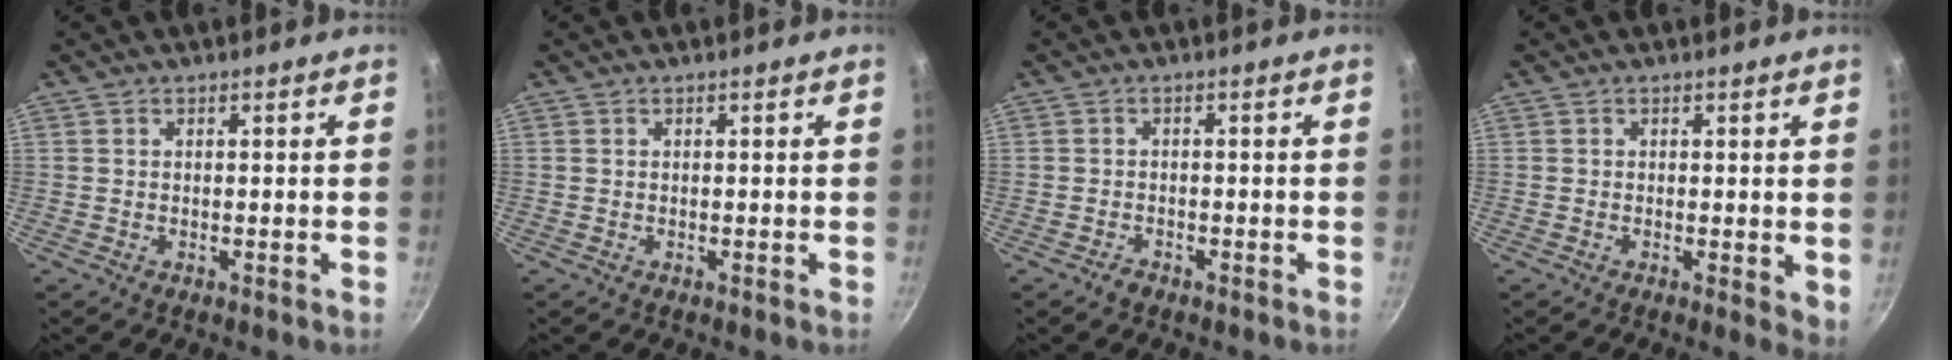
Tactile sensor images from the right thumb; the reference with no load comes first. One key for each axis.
{"total": 0.0}
{"total": 1.5, "fx": -1.2, "fy": 0.8, "fz": 0.4, "tx": -0.008, "ty": 0.004, "tz": -0.022}
{"total": 3.1, "fx": -0.1, "fy": 1.1, "fz": 2.9, "tx": -0.037, "ty": -0.009, "tz": -0.005}